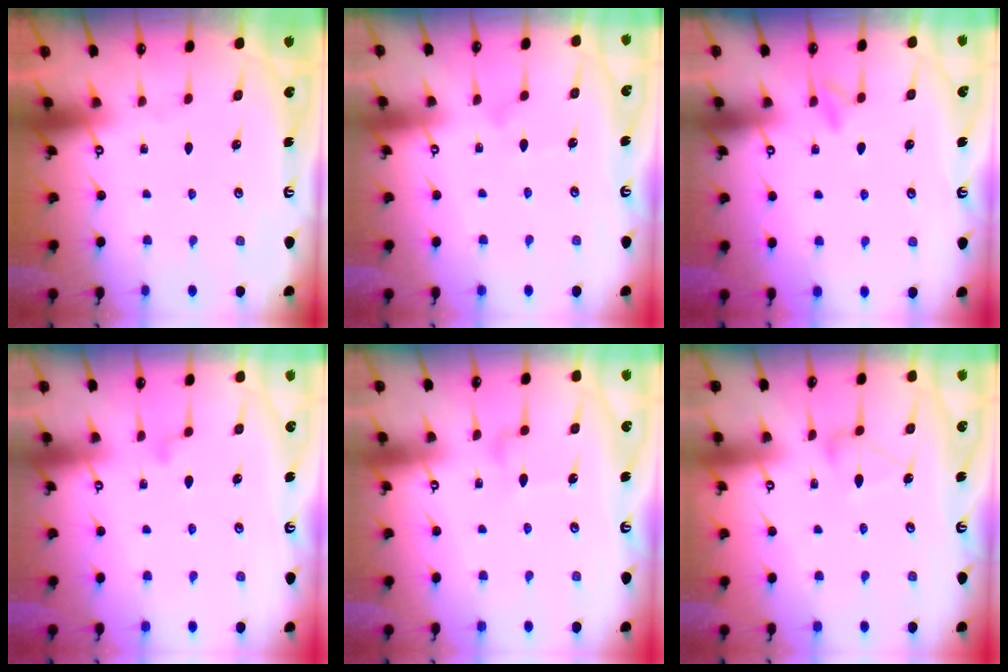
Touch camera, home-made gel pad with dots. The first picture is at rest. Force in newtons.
{"total": 6.3, "press": 6.3, "slide": 0.3}
{"total": 8.0, "press": 7.9, "slide": 0.9}
{"total": 8.5, "press": 8.5, "slide": 0.6}
{"total": 7.9, "press": 7.9, "slide": 0.4}
{"total": 8.4, "press": 8.4, "slide": 0.1}